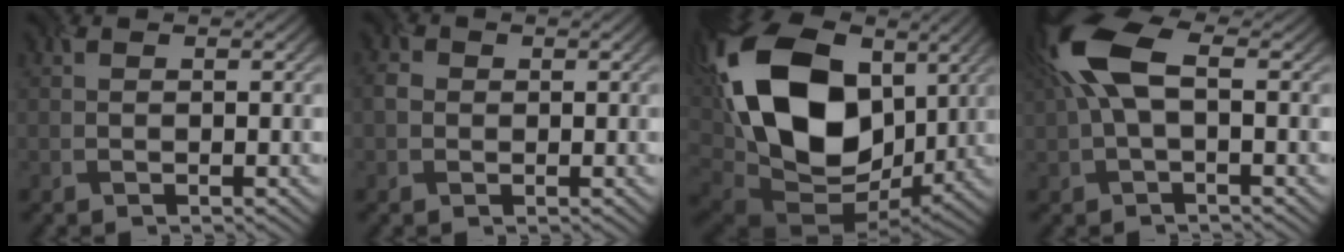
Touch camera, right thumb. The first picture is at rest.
{"total": 1.4, "force": [0.0, 1.3, 0.3], "torque": [-0.008, -0.001, -0.008]}
{"total": 20.3, "force": [4.4, 13.7, 14.3], "torque": [-0.336, -0.008, 0.090]}
{"total": 8.4, "force": [1.8, 3.7, 7.3], "torque": [-0.173, 0.017, 0.025]}